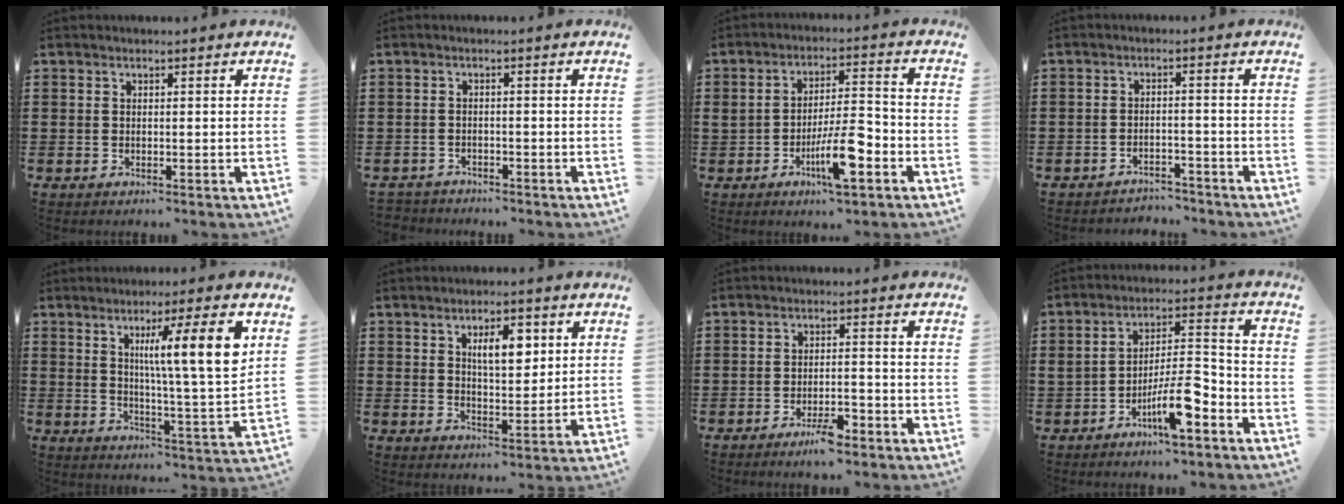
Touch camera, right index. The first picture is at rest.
{"total": 1.8, "force": [-1.8, 0.4, -0.3], "torque": [0.000, 0.004, -0.041]}
{"total": 9.5, "force": [-3.6, 2.7, 8.3], "torque": [-0.151, 0.003, -0.062]}
{"total": 2.9, "force": [-2.9, 0.4, 0.1], "torque": [-0.009, 0.001, -0.061]}
{"total": 11.1, "force": [4.7, 0.8, 10.1], "torque": [-0.161, -0.016, 0.065]}
{"total": 5.8, "force": [2.3, 2.4, 4.8], "torque": [-0.076, 0.000, 0.032]}
{"total": 3.7, "force": [-2.6, 0.8, 2.5], "torque": [-0.047, 0.004, -0.050]}
{"total": 9.6, "force": [-4.7, 2.8, 7.8], "torque": [-0.142, 0.010, -0.083]}